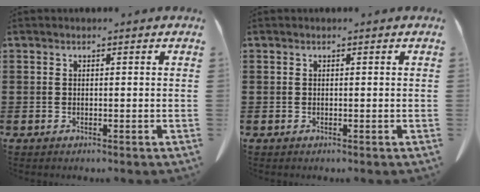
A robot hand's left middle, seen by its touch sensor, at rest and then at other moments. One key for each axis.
{"total": 0.0}